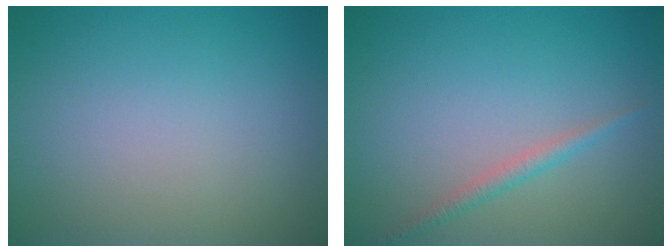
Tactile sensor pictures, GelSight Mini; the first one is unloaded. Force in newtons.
{"total": 1.4, "press": 1.4, "slide": 0.0}